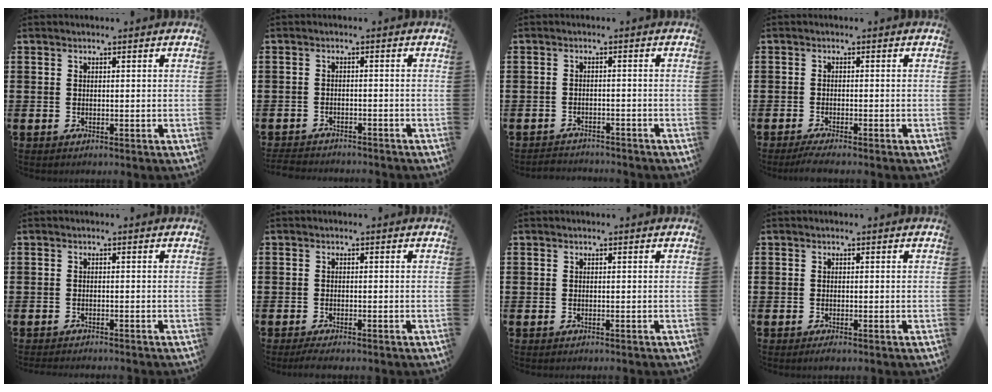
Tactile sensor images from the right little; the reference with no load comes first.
{"total": 2.1, "force": [-2.1, 0.1, 0.1], "torque": [-0.004, 0.002, -0.045]}
{"total": 1.8, "force": [-1.8, 0.0, -0.2], "torque": [-0.002, 0.003, -0.041]}
{"total": 1.5, "force": [-1.1, 0.0, 1.0], "torque": [-0.016, -0.001, -0.021]}
{"total": 0.7, "force": [-0.7, -0.1, 0.0], "torque": [0.000, -0.001, -0.015]}
{"total": 1.1, "force": [-0.8, 0.1, 0.7], "torque": [-0.013, -0.002, -0.015]}
{"total": 0.0}
{"total": 0.5, "force": [-0.3, 0.1, 0.4], "torque": [-0.008, -0.002, -0.006]}